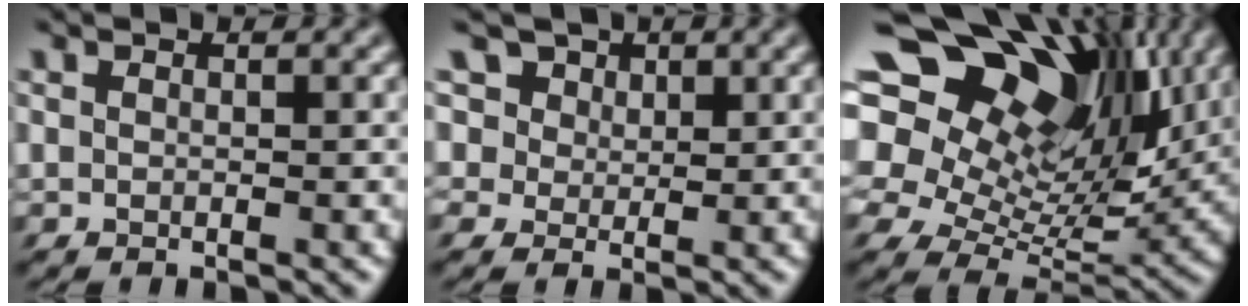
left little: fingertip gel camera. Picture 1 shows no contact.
{"total": 5.3, "force": [2.6, 4.1, 2.2], "torque": [-0.054, 0.008, 0.032]}
{"total": 15.9, "force": [6.4, 9.6, 10.9], "torque": [-0.205, 0.038, 0.103]}